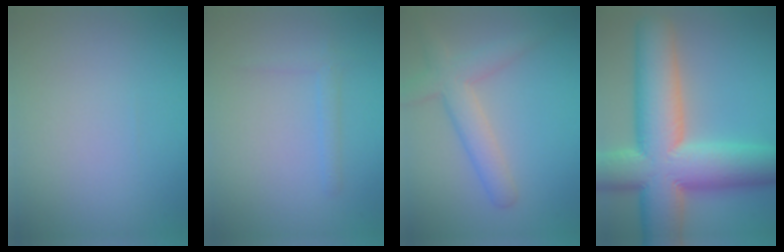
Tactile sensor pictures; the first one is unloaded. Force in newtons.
{"total": 1.1, "press": 1.1, "slide": 0.1}
{"total": 4.1, "press": 4.1, "slide": 0.2}
{"total": 15.7, "press": 15.7, "slide": 1.1}